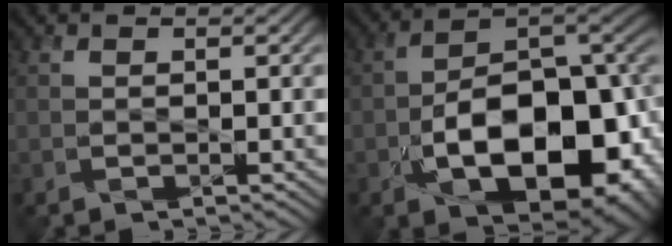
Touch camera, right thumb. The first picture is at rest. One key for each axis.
{"total": 17.3, "fx": -5.0, "fy": 9.9, "fz": 13.2, "tx": -0.181, "ty": -0.028, "tz": -0.074}